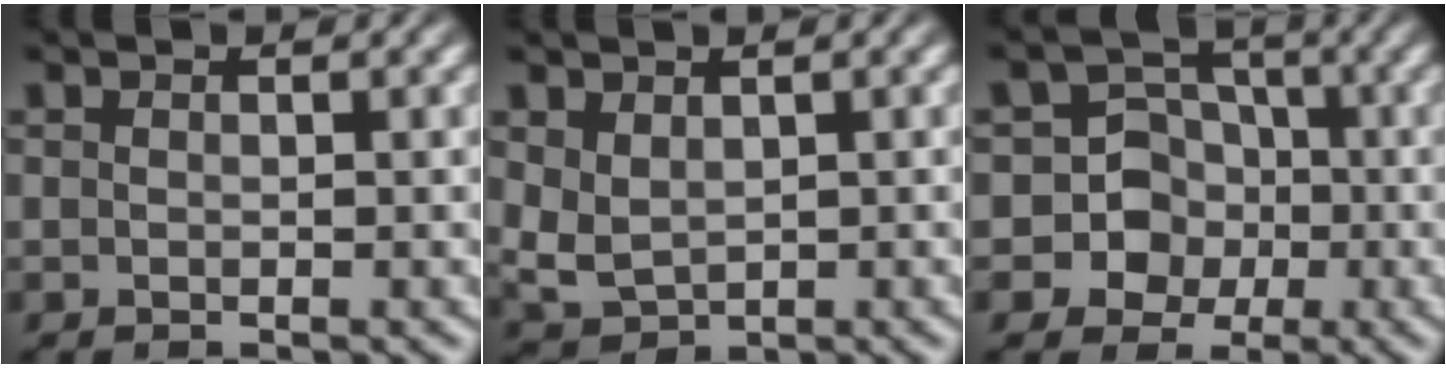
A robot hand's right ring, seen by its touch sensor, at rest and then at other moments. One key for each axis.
{"total": 3.2, "fx": 0.6, "fy": 2.8, "fz": 1.4, "tx": -0.058, "ty": -0.028, "tz": 0.031}
{"total": 11.2, "fx": -2.2, "fy": 10.4, "fz": 3.5, "tx": -0.108, "ty": -0.051, "tz": -0.032}